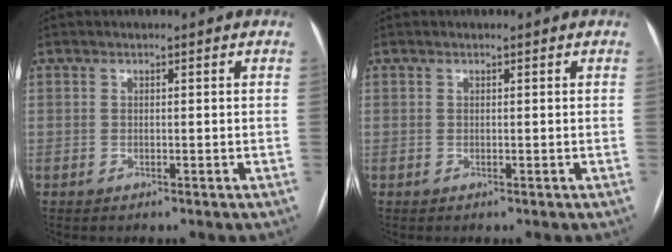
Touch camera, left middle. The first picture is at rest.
{"total": 0.0}